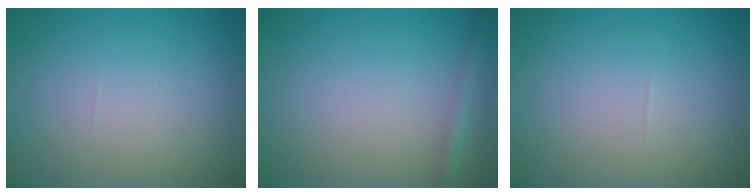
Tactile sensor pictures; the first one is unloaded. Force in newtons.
{"total": 1.3, "press": 1.3, "slide": 0.0}
{"total": 0.0}